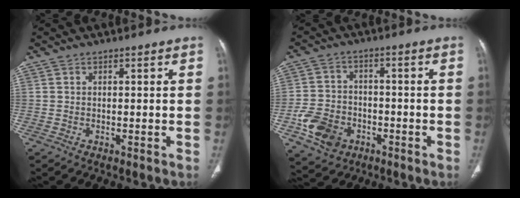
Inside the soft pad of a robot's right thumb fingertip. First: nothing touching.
{"total": 9.8, "force": [-3.9, 7.6, 4.7], "torque": [-0.072, 0.020, -0.065]}